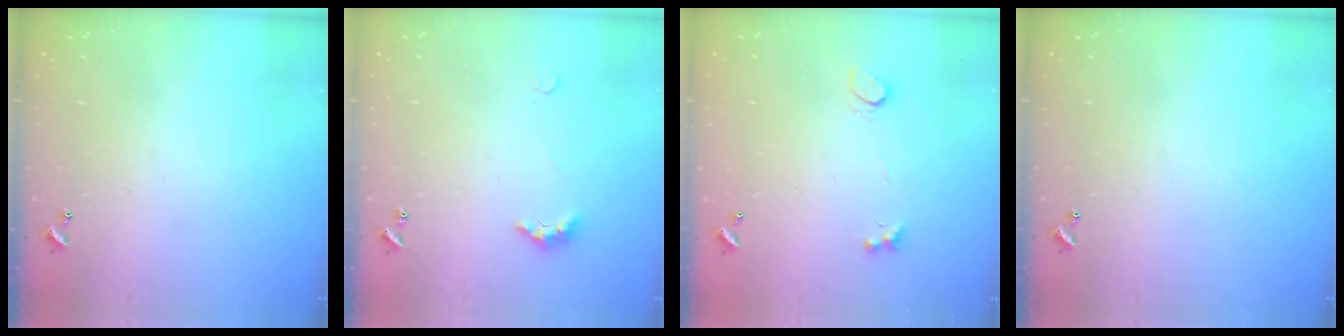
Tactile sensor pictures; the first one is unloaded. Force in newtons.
{"total": 2.7, "press": 2.6, "slide": 0.7}
{"total": 2.6, "press": 2.4, "slide": 1.2}
{"total": 0.0}